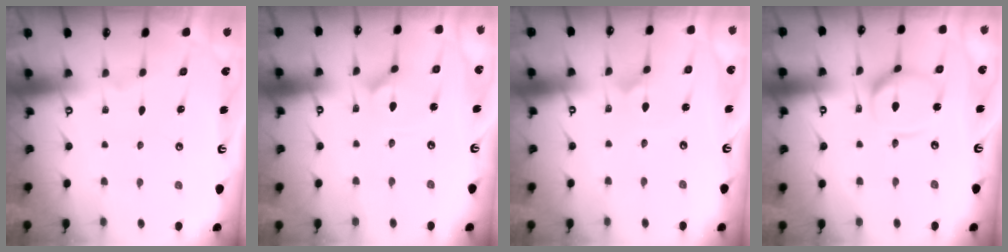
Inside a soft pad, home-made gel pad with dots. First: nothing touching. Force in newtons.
{"total": 5.3, "press": 5.3, "slide": 0.4}
{"total": 1.7, "press": 1.7, "slide": 0.1}
{"total": 9.6, "press": 9.6, "slide": 0.9}